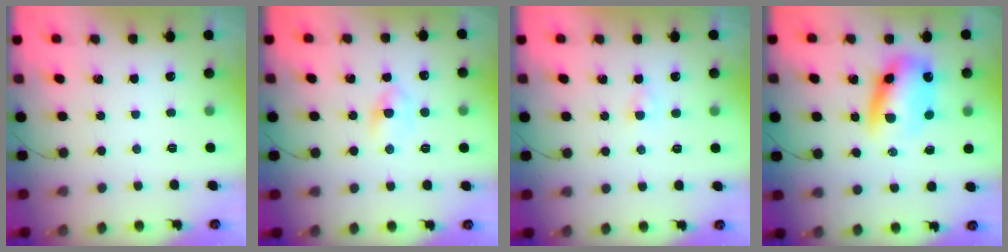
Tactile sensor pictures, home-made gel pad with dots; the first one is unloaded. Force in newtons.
{"total": 2.8, "press": 2.6, "slide": 1.2}
{"total": 1.5, "press": 1.4, "slide": 0.6}
{"total": 8.7, "press": 8.5, "slide": 2.1}